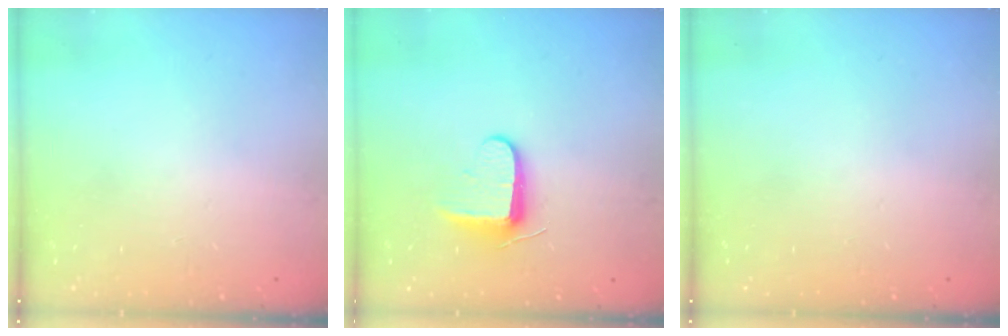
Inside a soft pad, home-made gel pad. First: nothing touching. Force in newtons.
{"total": 8.7, "press": 8.6, "slide": 1.4}
{"total": 0.0}